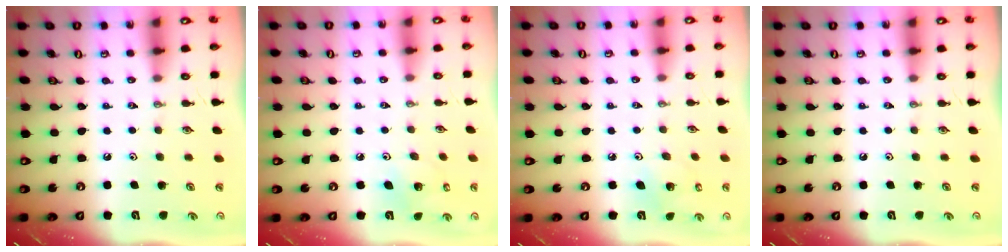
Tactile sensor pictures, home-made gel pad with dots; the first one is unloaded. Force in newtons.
{"total": 4.6, "press": 4.6, "slide": 0.2}
{"total": 4.6, "press": 4.6, "slide": 0.2}
{"total": 0.0}